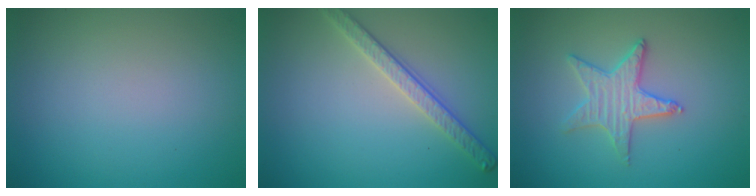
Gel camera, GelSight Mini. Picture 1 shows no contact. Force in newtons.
{"total": 2.8, "press": 2.7, "slide": 0.8}
{"total": 3.0, "press": 3.0, "slide": 0.1}